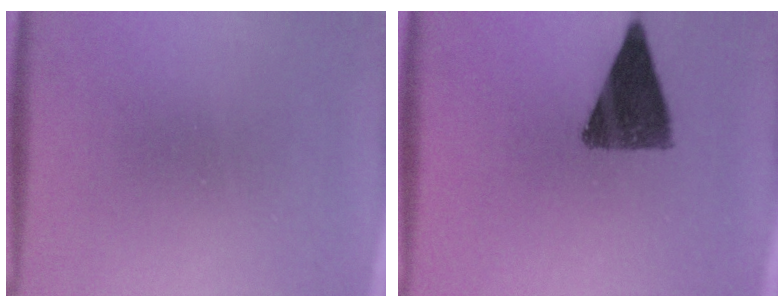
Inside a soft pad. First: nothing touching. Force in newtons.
{"total": 11.1}